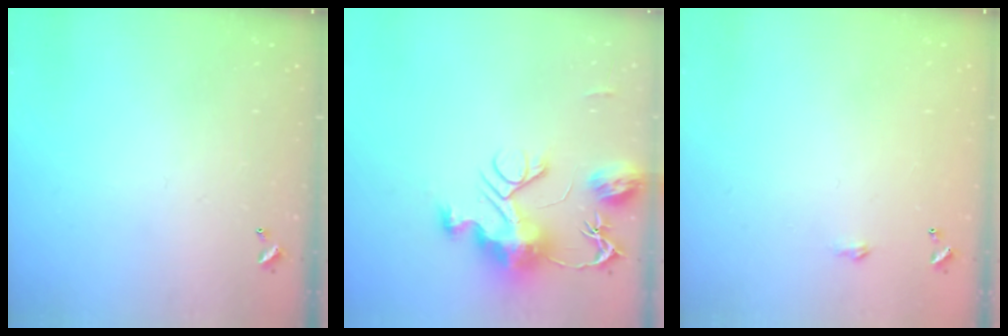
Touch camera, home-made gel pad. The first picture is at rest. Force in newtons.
{"total": 13.2, "press": 13.2, "slide": 1.1}
{"total": 1.8, "press": 1.8, "slide": 0.3}